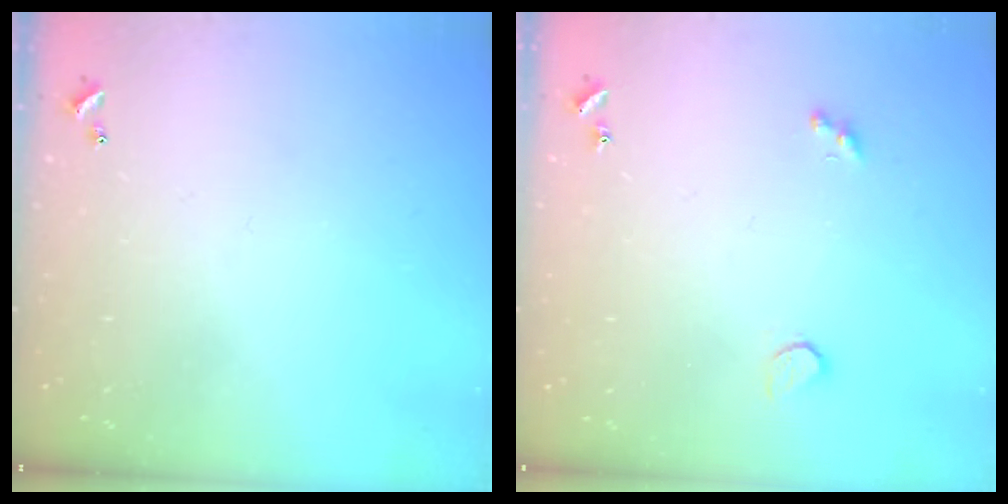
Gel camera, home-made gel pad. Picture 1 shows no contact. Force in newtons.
{"total": 2.6, "press": 2.2, "slide": 1.2}